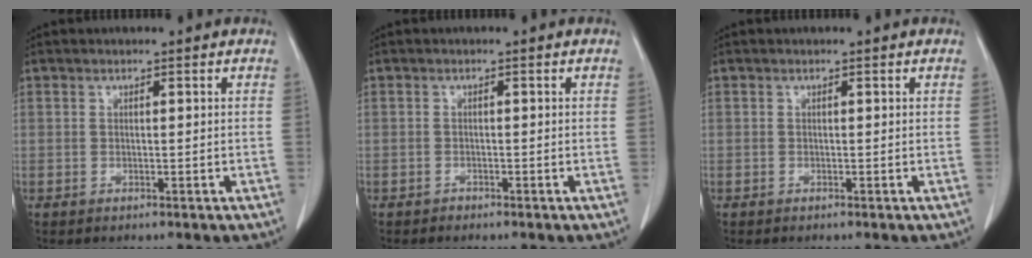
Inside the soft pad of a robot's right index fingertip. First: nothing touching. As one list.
[{"total": 0.5, "force": [-0.5, 0.2, 0.0], "torque": [-0.007, 0.000, -0.009]}, {"total": 0.0}]